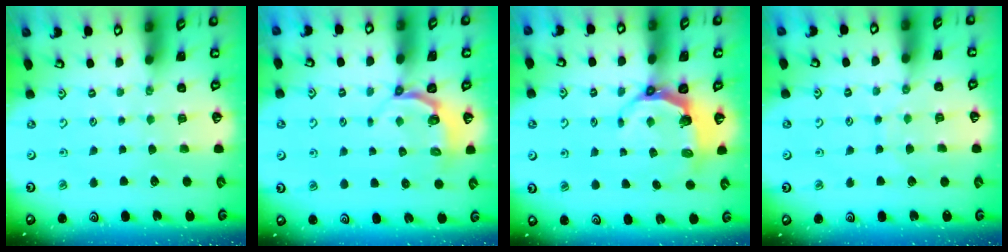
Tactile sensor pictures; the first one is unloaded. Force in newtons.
{"total": 3.9, "press": 2.8, "slide": 2.7}
{"total": 6.3, "press": 4.8, "slide": 4.1}
{"total": 6.3, "press": 6.2, "slide": 0.6}